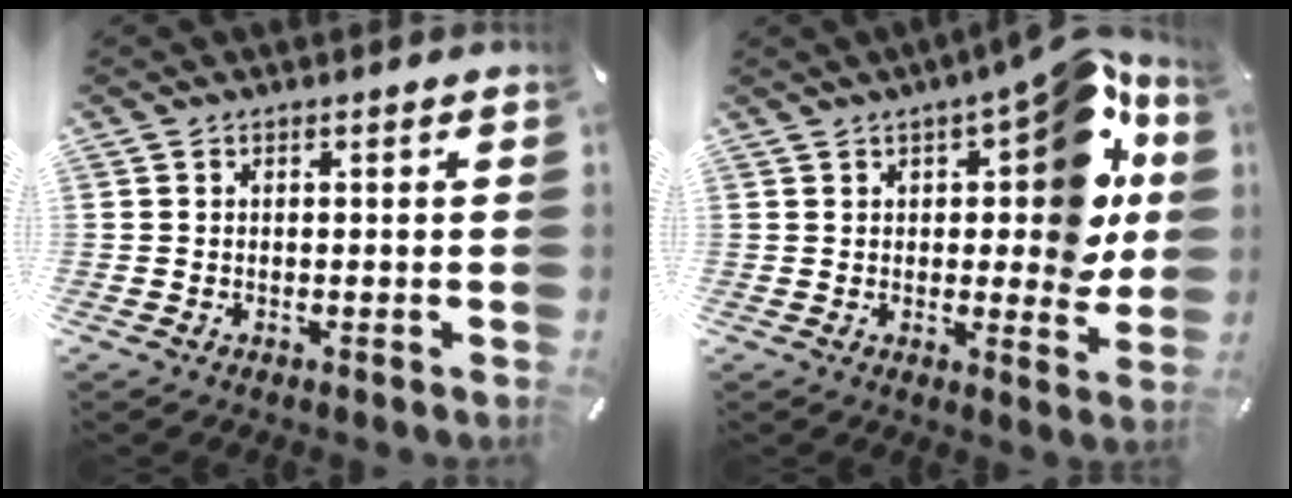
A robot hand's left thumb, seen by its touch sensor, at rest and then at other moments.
{"total": 18.6, "force": [6.1, 8.0, 15.6], "torque": [-0.181, -0.032, 0.091]}